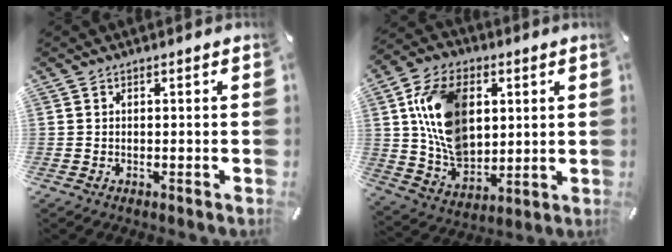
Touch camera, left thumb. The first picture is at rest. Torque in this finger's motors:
{"motor_torque": [2.31, 2.61, 1.46, -1.31, 0.71]}